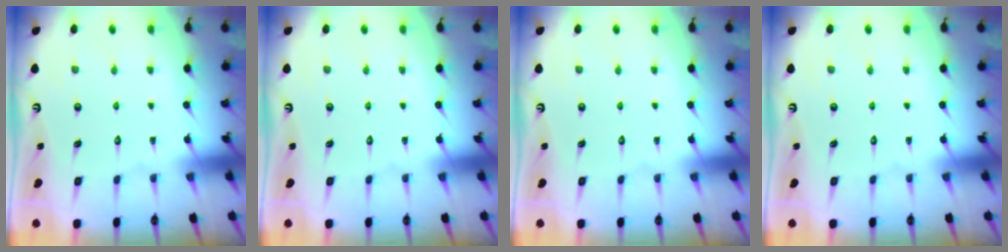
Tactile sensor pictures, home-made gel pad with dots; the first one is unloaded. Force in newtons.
{"total": 0.0}
{"total": 0.0}
{"total": 0.0}